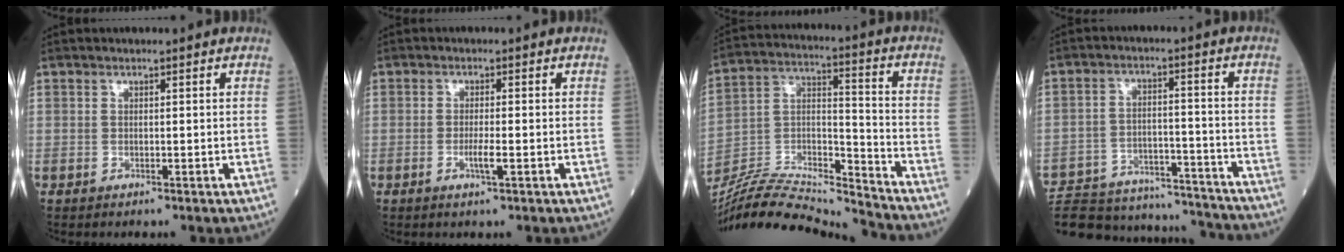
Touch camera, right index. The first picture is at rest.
{"total": 2.4, "force": [-0.9, -0.1, 2.2], "torque": [-0.040, -0.003, -0.017]}
{"total": 20.2, "force": [-19.5, 0.2, 5.5], "torque": [-0.109, 0.017, -0.337]}
{"total": 23.7, "force": [-22.2, 4.9, 6.7], "torque": [-0.137, -0.003, -0.315]}